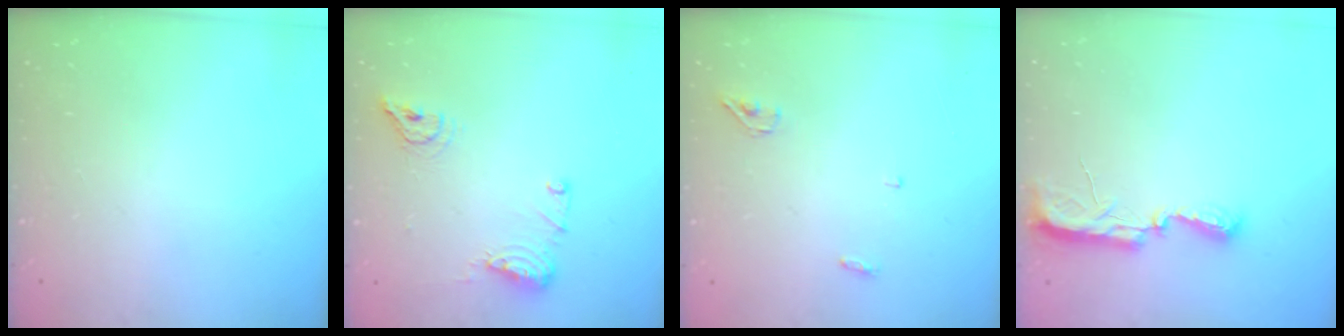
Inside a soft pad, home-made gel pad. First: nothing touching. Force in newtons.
{"total": 8.9, "press": 8.7, "slide": 1.7}
{"total": 3.4, "press": 3.3, "slide": 1.0}
{"total": 7.7, "press": 7.7, "slide": 0.6}